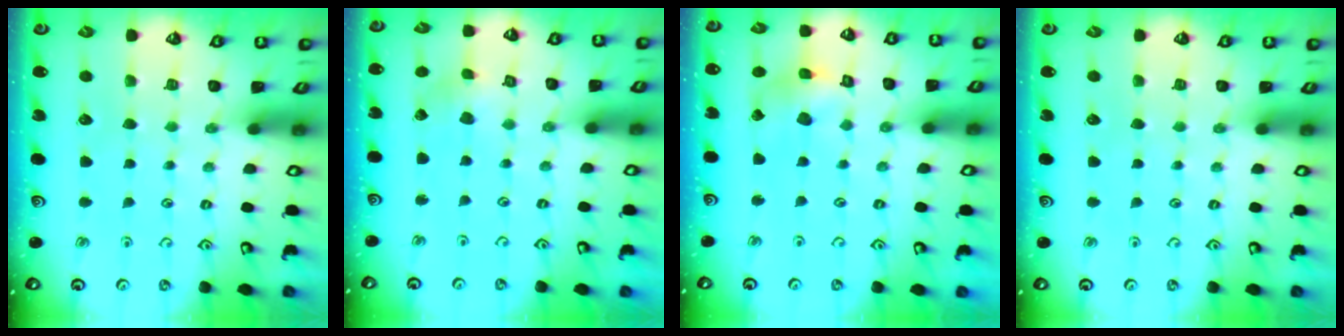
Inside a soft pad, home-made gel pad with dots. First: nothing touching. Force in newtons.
{"total": 2.0, "press": 2.0, "slide": 0.3}
{"total": 6.5, "press": 6.5, "slide": 0.6}
{"total": 0.0}